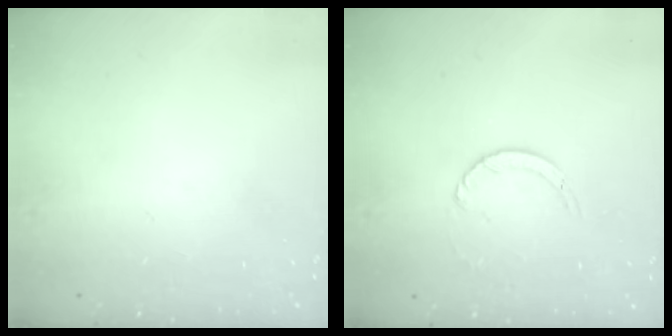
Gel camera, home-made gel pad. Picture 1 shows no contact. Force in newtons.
{"total": 1.1, "press": 1.1, "slide": 0.1}